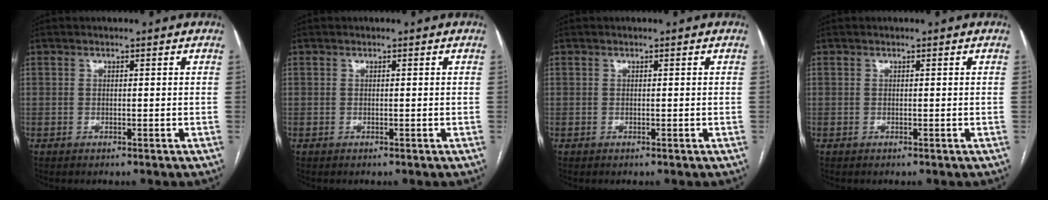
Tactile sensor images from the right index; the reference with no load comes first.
{"total": 0.0}
{"total": 0.0}
{"total": 0.0}